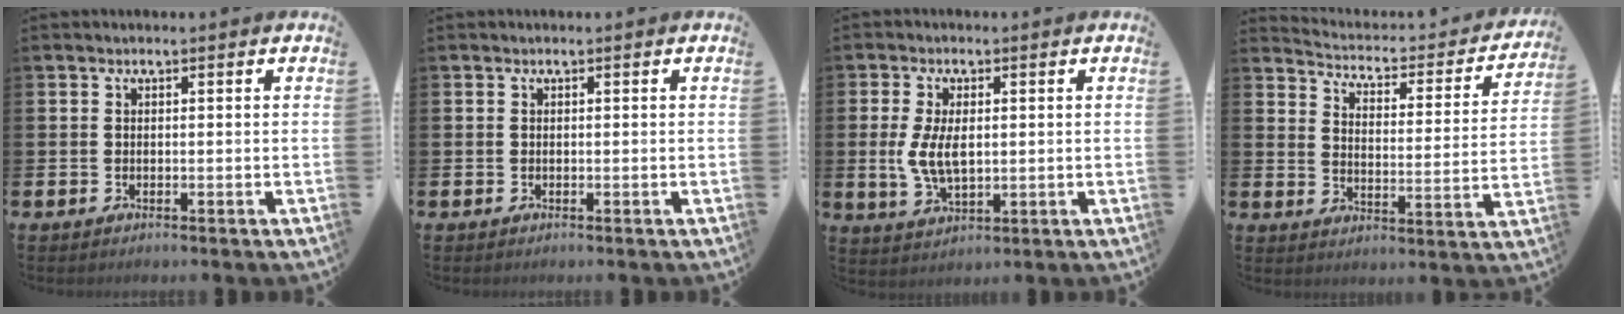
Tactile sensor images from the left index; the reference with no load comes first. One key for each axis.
{"total": 0.0}
{"total": 5.6, "fx": 0.5, "fy": 2.9, "fz": 4.8, "tx": -0.089, "ty": 0.001, "tz": 0.005}
{"total": 3.6, "fx": 3.1, "fy": 1.4, "fz": 1.0, "tx": -0.048, "ty": -0.033, "tz": 0.043}